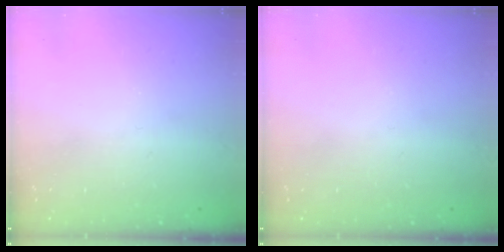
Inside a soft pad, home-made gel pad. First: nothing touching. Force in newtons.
{"total": 0.0}